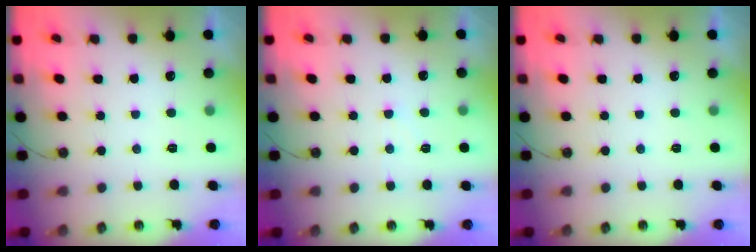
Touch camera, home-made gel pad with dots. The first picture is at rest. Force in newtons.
{"total": 2.8, "press": 2.7, "slide": 0.4}
{"total": 0.0}